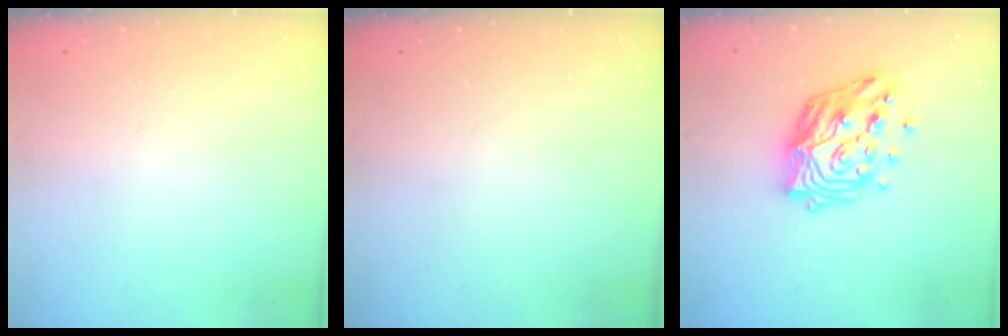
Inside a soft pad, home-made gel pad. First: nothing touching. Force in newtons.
{"total": 0.0}
{"total": 16.5, "press": 16.4, "slide": 1.7}